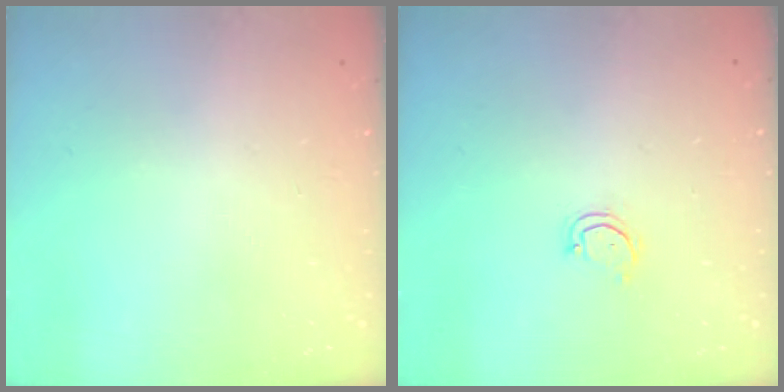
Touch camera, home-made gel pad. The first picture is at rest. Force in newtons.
{"total": 2.9, "press": 2.9, "slide": 0.3}